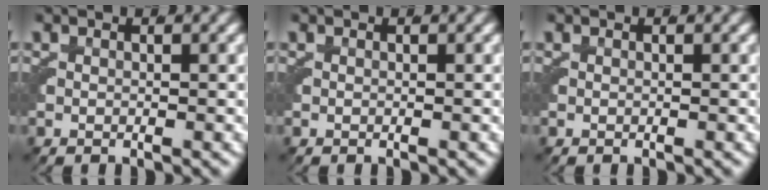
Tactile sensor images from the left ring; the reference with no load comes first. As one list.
[{"total": 0.0}, {"total": 0.0}]